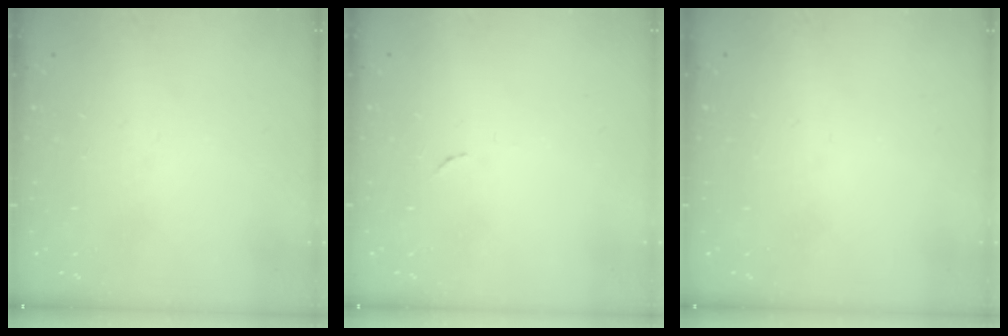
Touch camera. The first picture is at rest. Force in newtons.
{"total": 3.3, "press": 3.3, "slide": 0.1}
{"total": 0.0}